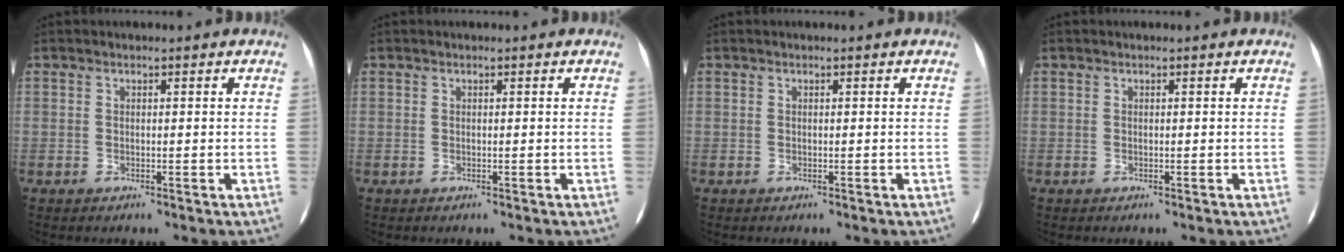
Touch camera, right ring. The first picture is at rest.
{"total": 0.0}
{"total": 0.0}
{"total": 0.0}